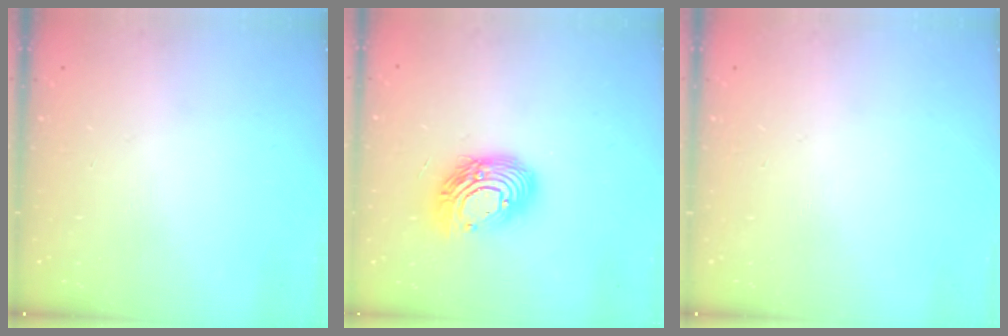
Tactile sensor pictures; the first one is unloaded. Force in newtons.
{"total": 14.9, "press": 14.9, "slide": 1.3}
{"total": 0.0}